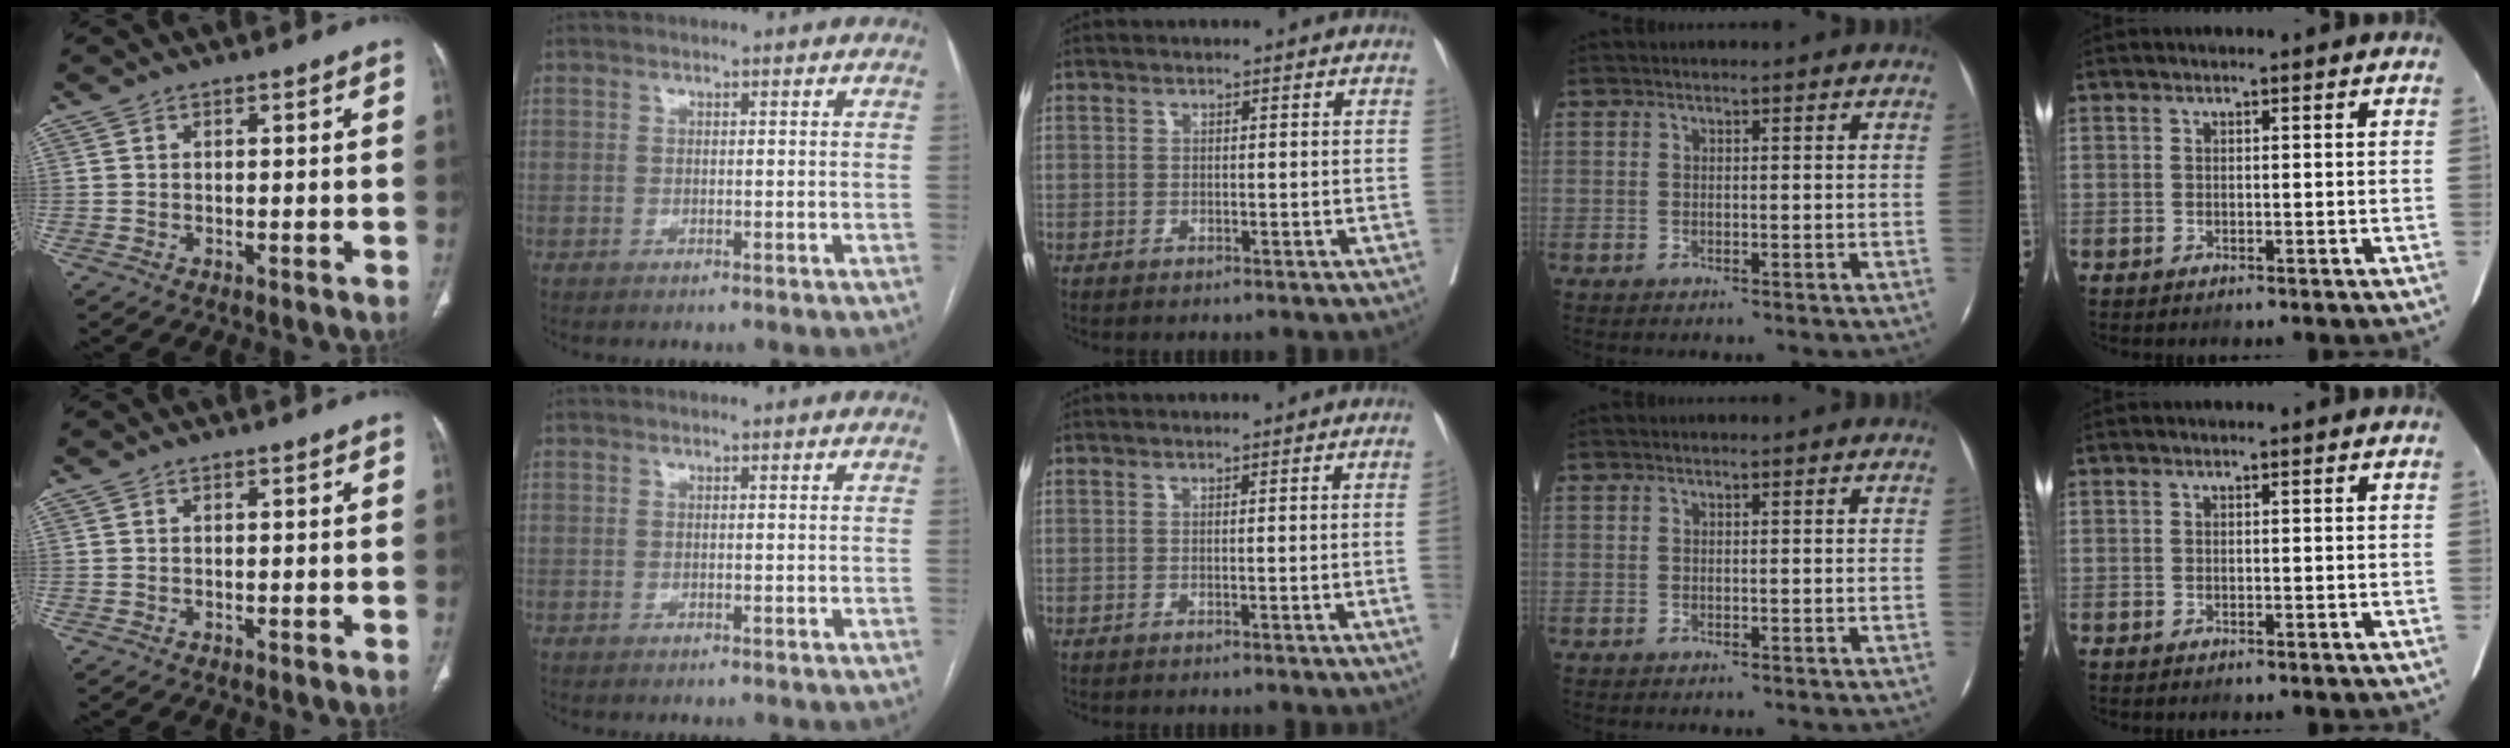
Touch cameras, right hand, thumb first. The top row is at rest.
{"middle": {"total": 2.2, "force": [-0.2, -0.9, 2.0], "torque": [-0.030, -0.004, 0.002]}}